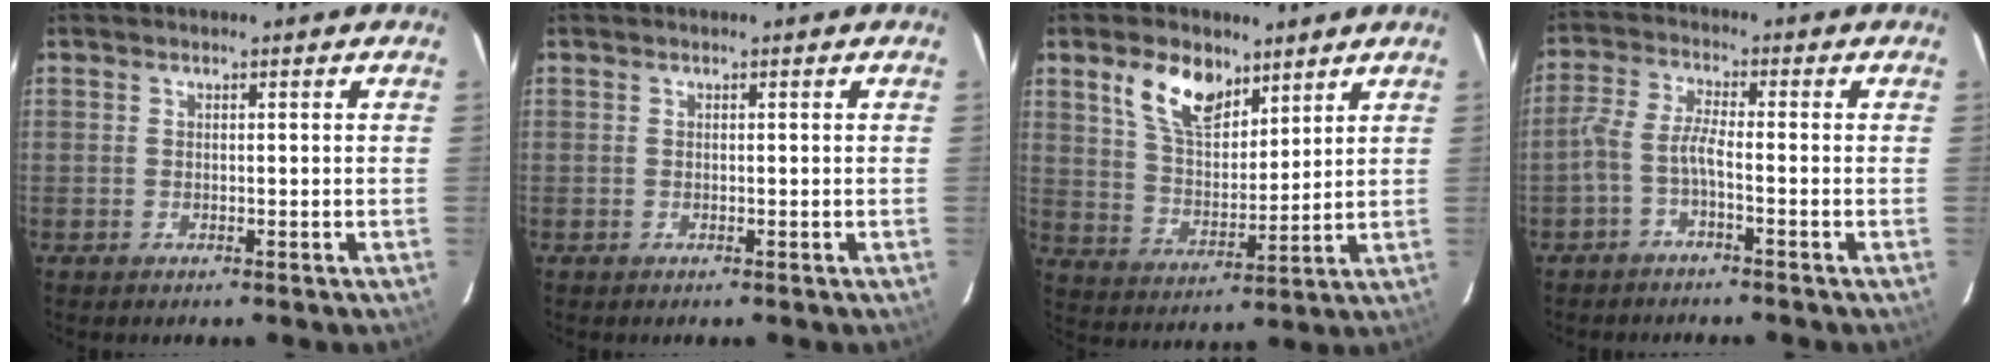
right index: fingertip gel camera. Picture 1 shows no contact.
{"total": 0.0}
{"total": 11.0, "force": [6.7, 5.8, 6.5], "torque": [-0.120, 0.012, 0.131]}
{"total": 3.9, "force": [-2.0, 0.5, 3.4], "torque": [-0.087, 0.012, -0.041]}